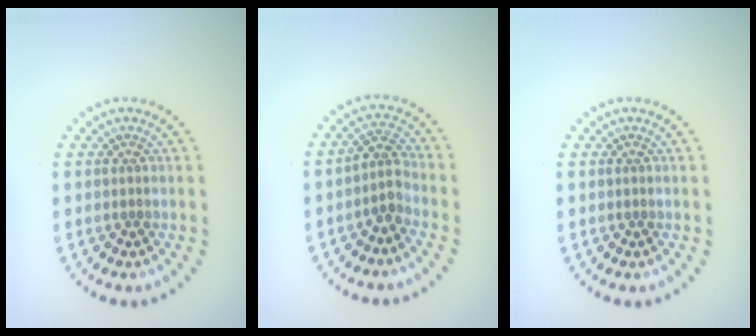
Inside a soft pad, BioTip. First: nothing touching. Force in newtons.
{"total": 2.4, "press": 1.9, "slide": 1.5}
{"total": 0.0}